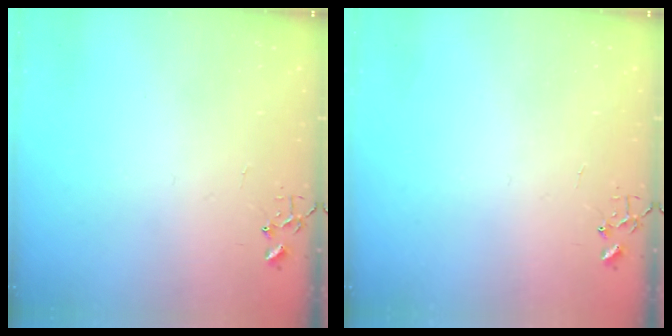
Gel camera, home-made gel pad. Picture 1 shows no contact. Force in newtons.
{"total": 0.0}